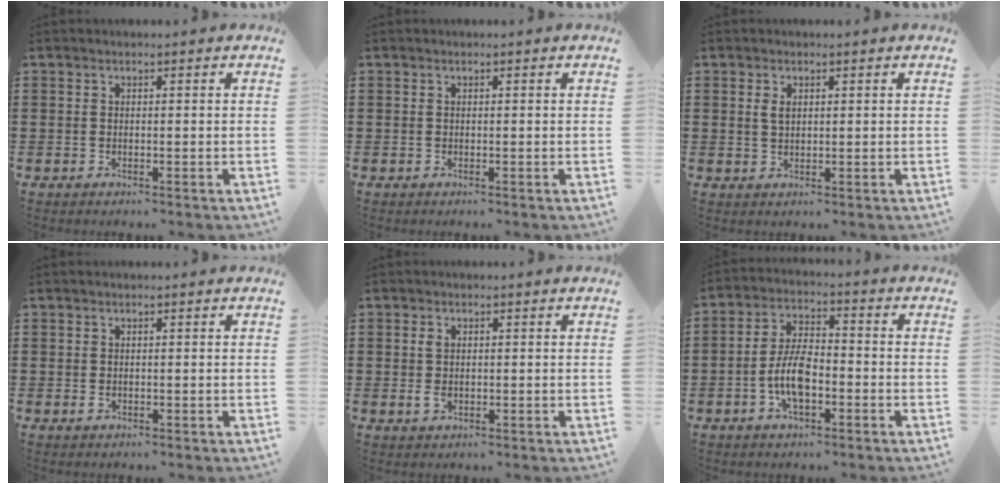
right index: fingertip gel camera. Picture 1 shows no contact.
{"total": 0.0}
{"total": 1.8, "force": [0.6, 0.9, 1.4], "torque": [-0.032, 0.005, 0.010]}
{"total": 0.7, "force": [-0.1, 0.5, 0.5], "torque": [-0.010, -0.001, -0.002]}
{"total": 2.0, "force": [0.1, 1.1, 1.6], "torque": [-0.042, -0.003, 0.000]}
{"total": 7.5, "force": [-2.3, 3.4, 6.3], "torque": [-0.146, 0.000, -0.052]}